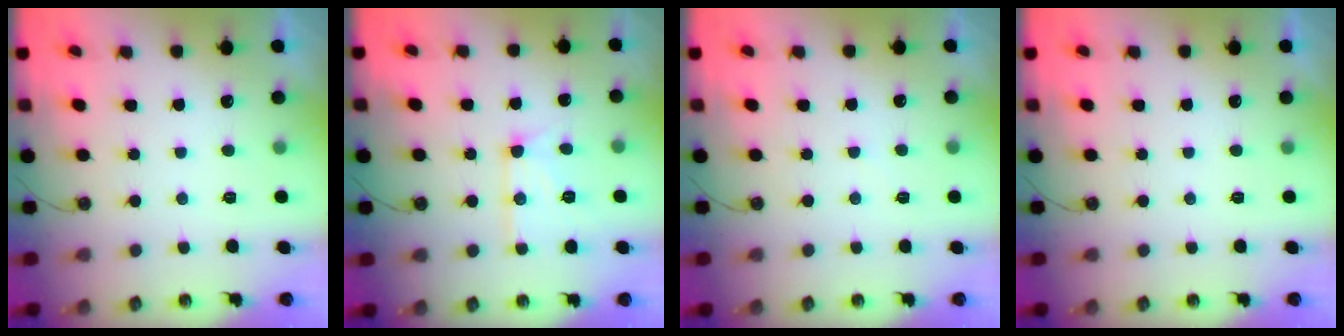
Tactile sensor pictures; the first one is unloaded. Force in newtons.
{"total": 11.4, "press": 11.3, "slide": 0.5}
{"total": 2.3, "press": 2.3, "slide": 0.4}
{"total": 0.0}